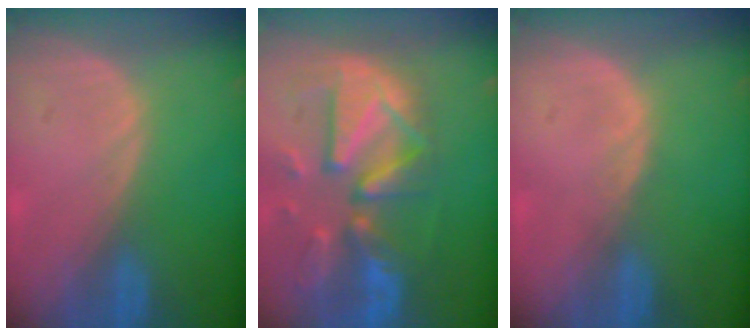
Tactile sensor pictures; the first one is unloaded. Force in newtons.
{"total": 12.5, "press": 10.8, "slide": 6.2}
{"total": 0.7, "press": 0.6, "slide": 0.2}